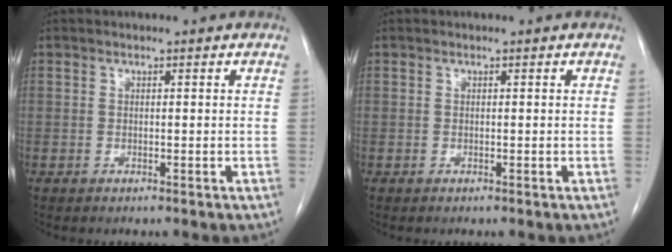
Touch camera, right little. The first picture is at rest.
{"total": 0.0}